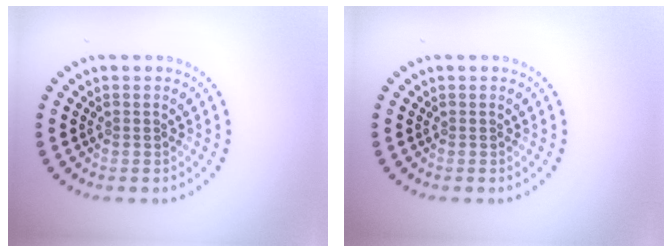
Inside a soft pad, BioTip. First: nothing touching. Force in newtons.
{"total": 0.0}